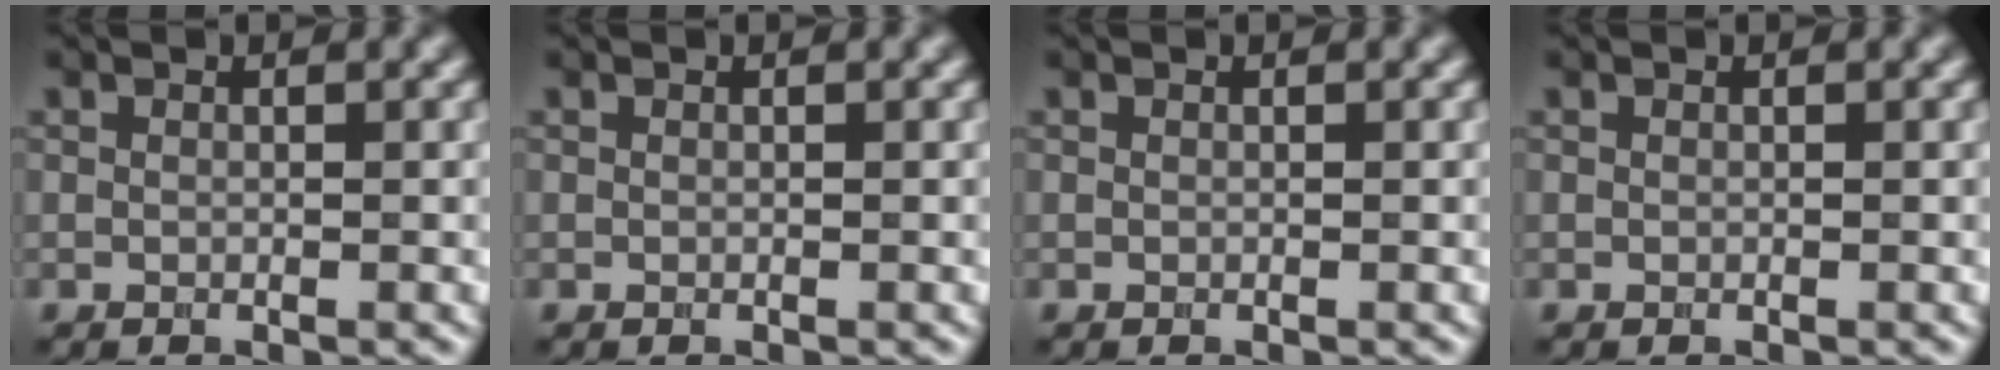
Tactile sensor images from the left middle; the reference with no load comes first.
{"total": 0.0}
{"total": 0.0}
{"total": 0.0}